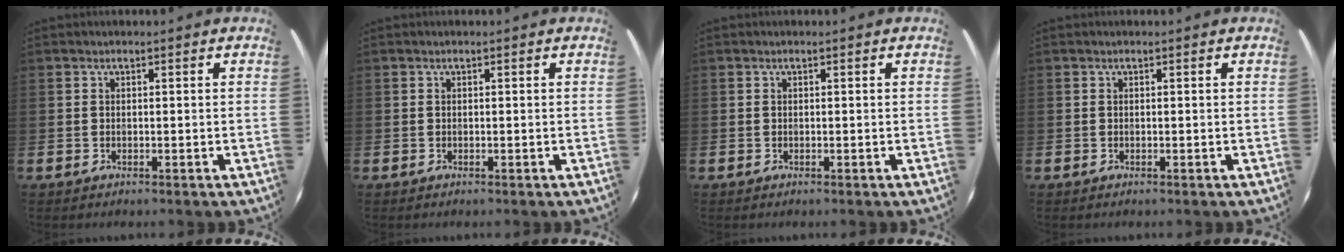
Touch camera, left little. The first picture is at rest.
{"total": 0.0}
{"total": 0.0}
{"total": 0.0}